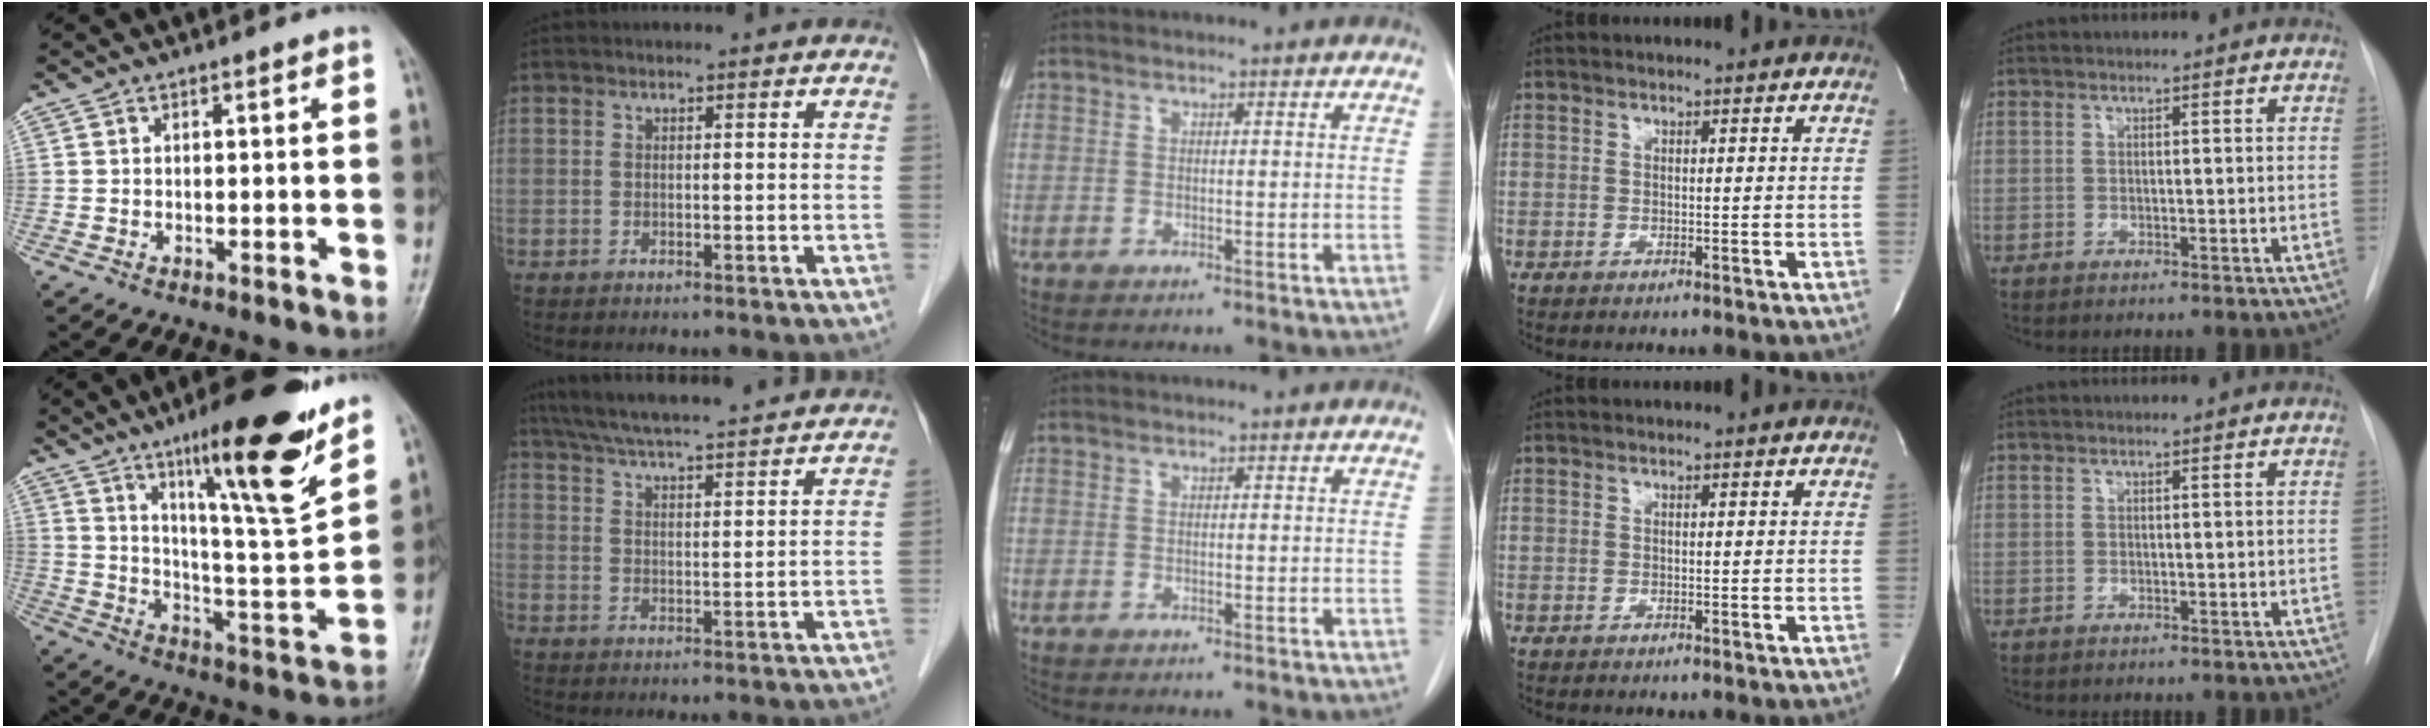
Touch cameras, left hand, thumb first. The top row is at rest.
{"thumb": {"total": 21.2, "force": [13.5, 3.1, 16.1], "torque": [-0.214, -0.075, 0.215]}, "index": {"total": 22.4, "force": [20.4, 1.2, 9.1], "torque": [-0.154, 0.024, 0.280]}}